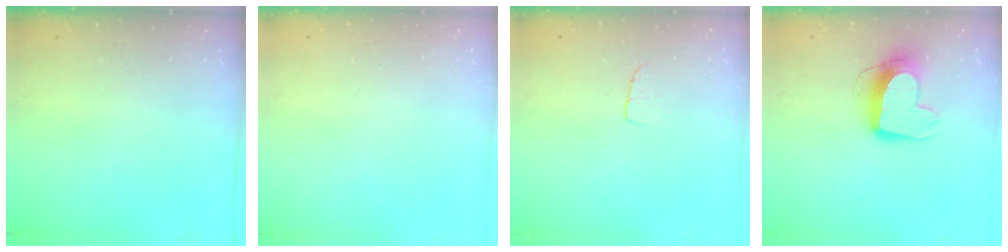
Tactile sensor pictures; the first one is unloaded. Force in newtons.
{"total": 0.0}
{"total": 4.1, "press": 4.0, "slide": 0.2}
{"total": 11.7, "press": 11.6, "slide": 1.0}